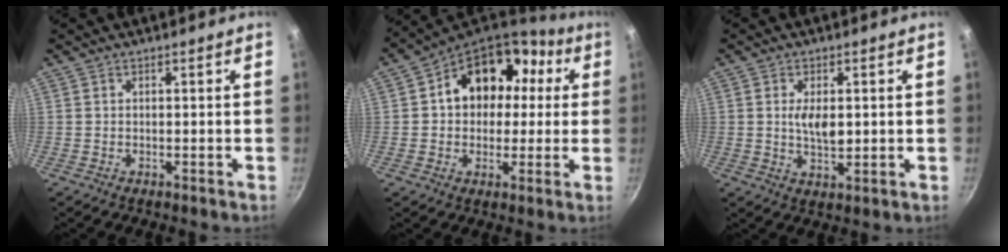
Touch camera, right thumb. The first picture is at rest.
{"total": 17.3, "force": [3.2, 13.5, 10.2], "torque": [-0.120, 0.042, 0.042]}
{"total": 5.2, "force": [0.6, 2.6, 4.5], "torque": [-0.077, -0.008, 0.012]}